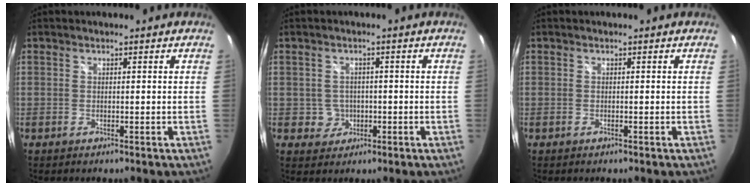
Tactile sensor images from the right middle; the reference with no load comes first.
{"total": 3.5, "force": [-0.7, 3.4, 0.3], "torque": [-0.009, 0.007, -0.005]}
{"total": 0.0}